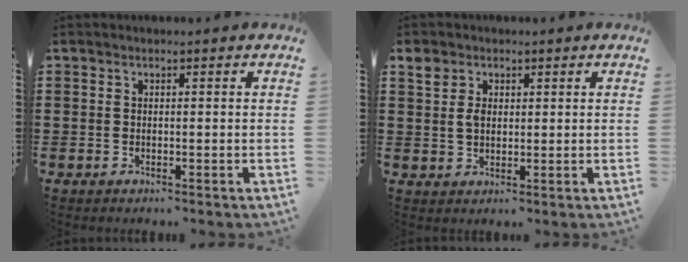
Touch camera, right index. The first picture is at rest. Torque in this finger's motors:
{"motor_torque": [0.04, 0.03, 0.16, 0.04]}